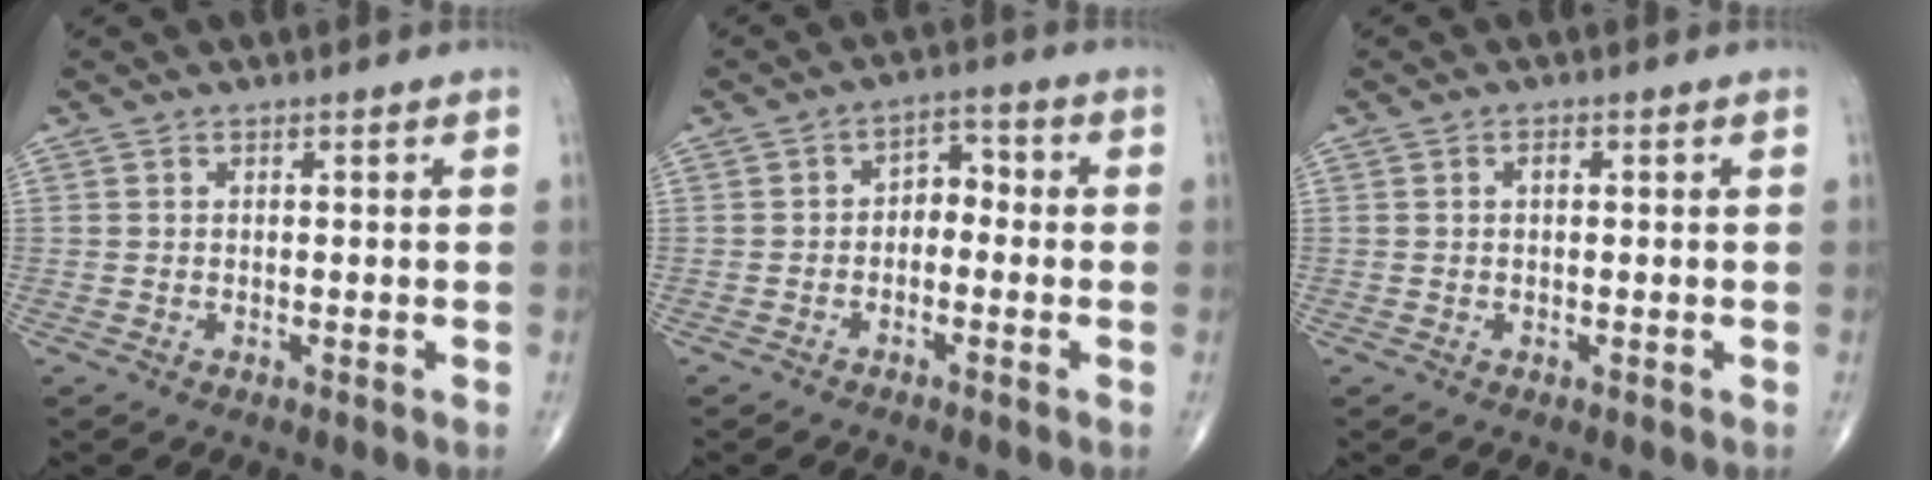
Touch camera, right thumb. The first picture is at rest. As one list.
[{"total": 4.2, "force": [-1.0, 2.9, 2.8], "torque": [-0.026, 0.028, -0.028]}, {"total": 1.0, "force": [0.1, 0.5, 0.9], "torque": [-0.015, 0.002, 0.001]}]